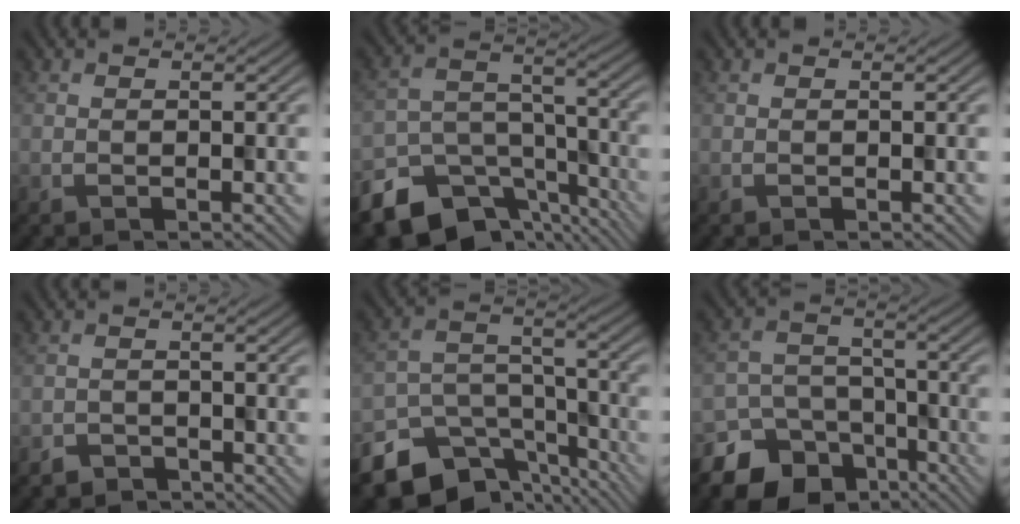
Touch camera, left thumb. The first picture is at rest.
{"total": 12.8, "force": [-9.8, 6.9, 4.3], "torque": [-0.091, -0.026, -0.139]}
{"total": 0.0}
{"total": 2.4, "force": [-2.1, 1.0, -0.2], "torque": [0.009, 0.000, -0.037]}
{"total": 12.8, "force": [-9.9, 6.9, 4.2], "torque": [-0.089, -0.025, -0.137]}
{"total": 13.5, "force": [-9.3, 8.9, 3.9], "torque": [-0.093, -0.032, -0.131]}